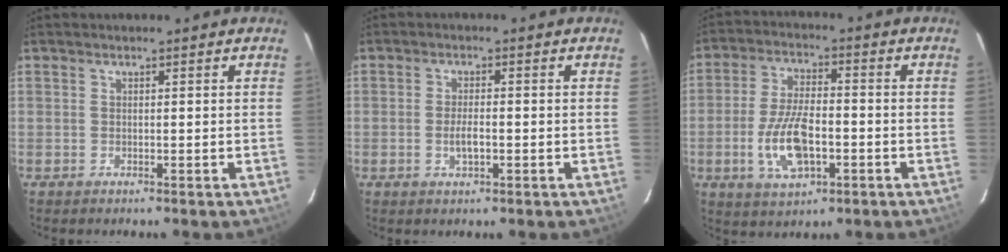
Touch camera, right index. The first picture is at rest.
{"total": 3.3, "force": [-0.9, 1.1, 3.0], "torque": [-0.057, -0.002, -0.016]}
{"total": 11.2, "force": [-3.3, 5.0, 9.5], "torque": [-0.196, -0.003, -0.057]}